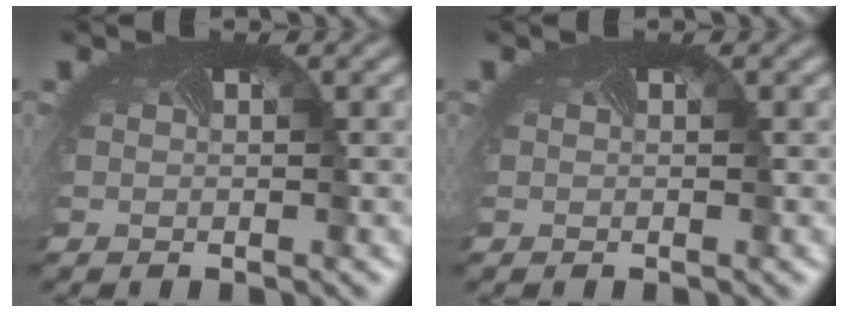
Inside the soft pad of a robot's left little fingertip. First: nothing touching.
{"total": 0.0}